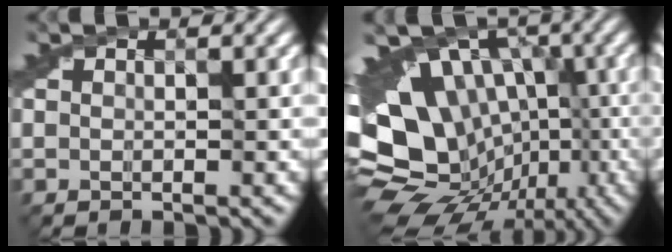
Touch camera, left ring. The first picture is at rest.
{"total": 16.6, "force": [-4.8, 12.8, 9.4], "torque": [-0.153, 0.016, -0.062]}